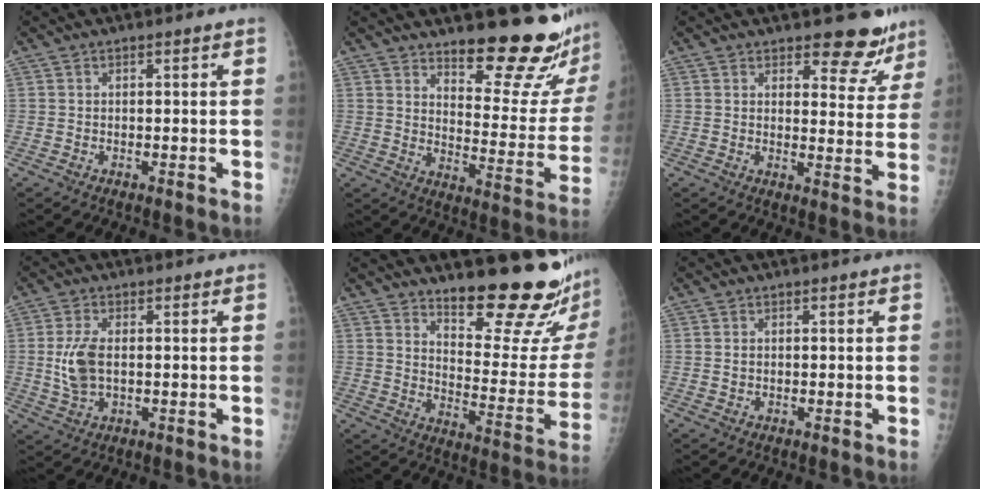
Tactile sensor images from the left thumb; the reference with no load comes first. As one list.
[{"total": 18.7, "force": [15.7, 4.2, 9.2], "torque": [-0.085, -0.150, 0.208]}, {"total": 8.5, "force": [7.2, 3.6, 2.9], "torque": [0.002, -0.053, 0.083]}, {"total": 6.4, "force": [0.0, 3.5, 5.3], "torque": [-0.121, -0.002, 0.002]}, {"total": 20.1, "force": [16.0, 4.0, 11.5], "torque": [-0.128, -0.147, 0.221]}, {"total": 0.8, "force": [0.0, 0.6, 0.5], "torque": [-0.008, 0.000, 0.001]}]